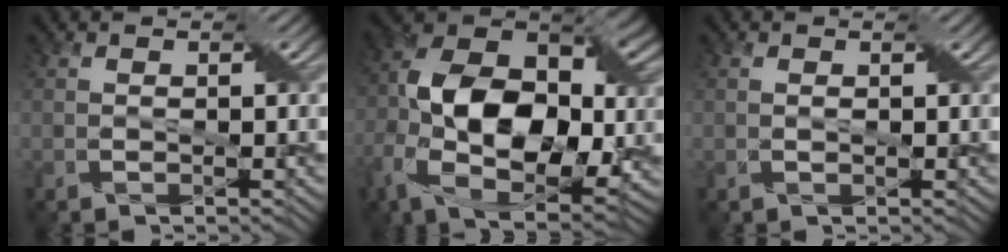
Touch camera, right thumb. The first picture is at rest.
{"total": 16.6, "force": [-1.7, 11.2, 12.1], "torque": [-0.256, -0.005, -0.038]}
{"total": 0.8, "force": [0.3, 0.4, 0.6], "torque": [-0.015, 0.000, 0.006]}